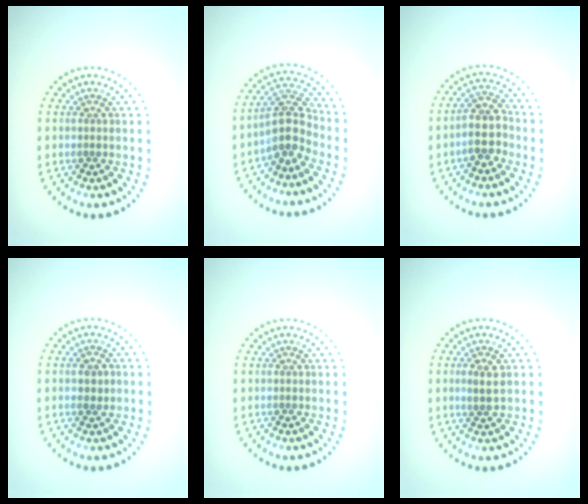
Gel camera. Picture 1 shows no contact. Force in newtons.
{"total": 3.9, "press": 3.3, "slide": 2.1}
{"total": 3.4, "press": 3.1, "slide": 1.4}
{"total": 1.2, "press": 1.2, "slide": 0.1}
{"total": 0.0}
{"total": 1.8, "press": 1.8, "slide": 0.5}